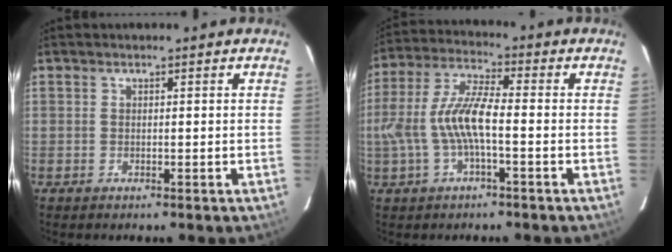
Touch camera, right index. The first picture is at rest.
{"total": 10.4, "force": [-2.0, 2.6, 9.9], "torque": [-0.212, 0.007, -0.035]}